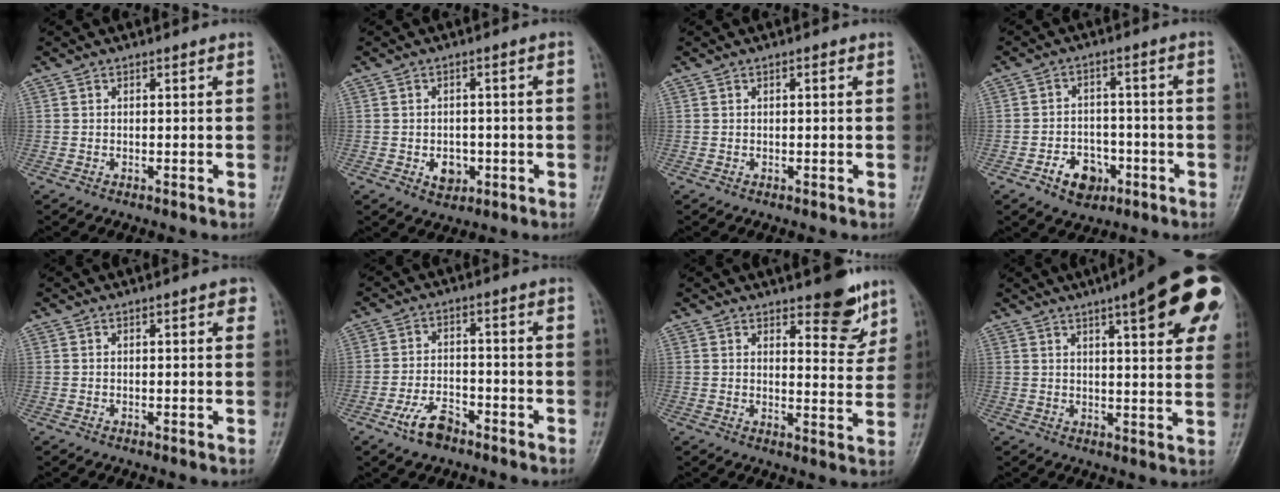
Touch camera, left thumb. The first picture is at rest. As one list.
[{"total": 4.3, "force": [-1.3, 3.3, 2.5], "torque": [-0.019, 0.010, -0.013]}, {"total": 0.7, "force": [0.2, 0.2, 0.6], "torque": [-0.011, 0.002, 0.002]}, {"total": 7.4, "force": [-3.5, 5.4, 3.7], "torque": [-0.029, 0.028, -0.054]}, {"total": 1.8, "force": [0.7, 0.7, 1.5], "torque": [-0.014, 0.002, 0.005]}, {"total": 6.2, "force": [-4.1, 3.1, 3.5], "torque": [-0.064, 0.027, -0.073]}, {"total": 8.5, "force": [5.8, 3.1, 5.4], "torque": [-0.040, -0.040, 0.078]}, {"total": 20.2, "force": [9.1, 5.2, 17.2], "torque": [-0.207, -0.014, 0.110]}]